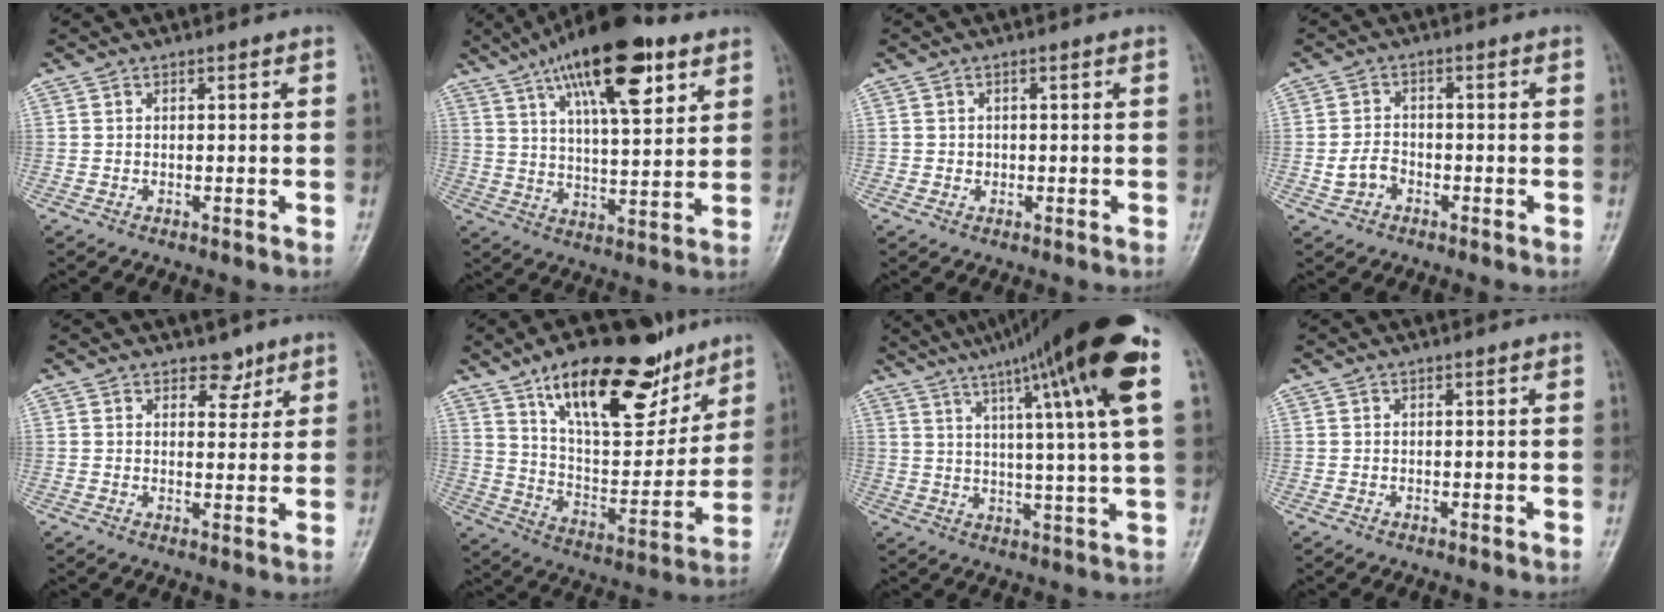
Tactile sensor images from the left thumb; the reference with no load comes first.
{"total": 19.5, "force": [10.4, 6.8, 15.0], "torque": [-0.221, -0.027, 0.170]}
{"total": 1.0, "force": [-0.1, 1.0, 0.1], "torque": [0.005, 0.004, -0.001]}
{"total": 3.7, "force": [-1.5, 2.8, 1.9], "torque": [-0.033, 0.018, -0.027]}
{"total": 3.4, "force": [2.4, 2.0, 1.1], "torque": [0.009, -0.015, 0.034]}
{"total": 23.6, "force": [14.8, 9.8, 15.6], "torque": [-0.192, -0.062, 0.247]}
{"total": 23.3, "force": [12.3, 1.4, 19.8], "torque": [-0.298, -0.010, 0.169]}
{"total": 0.0}